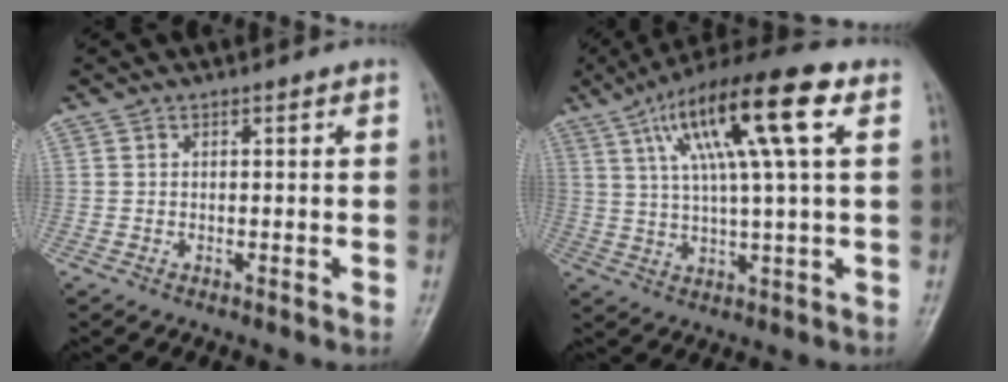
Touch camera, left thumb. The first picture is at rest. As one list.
[{"total": 16.9, "force": [6.3, 2.9, 15.4], "torque": [-0.274, 0.010, 0.101]}]